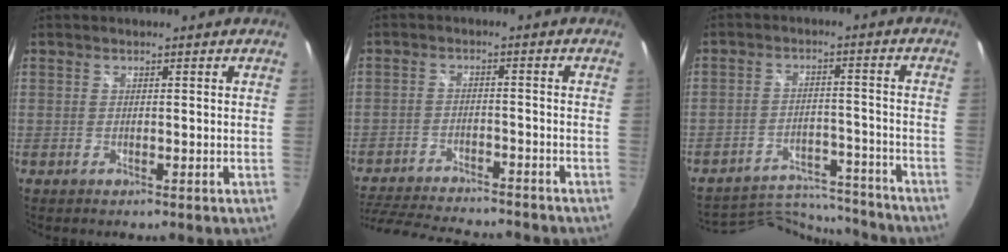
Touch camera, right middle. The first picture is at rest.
{"total": 17.2, "force": [-15.0, 3.9, 7.5], "torque": [-0.164, -0.025, -0.226]}
{"total": 15.2, "force": [-14.7, 2.3, 3.1], "torque": [-0.071, 0.014, -0.207]}